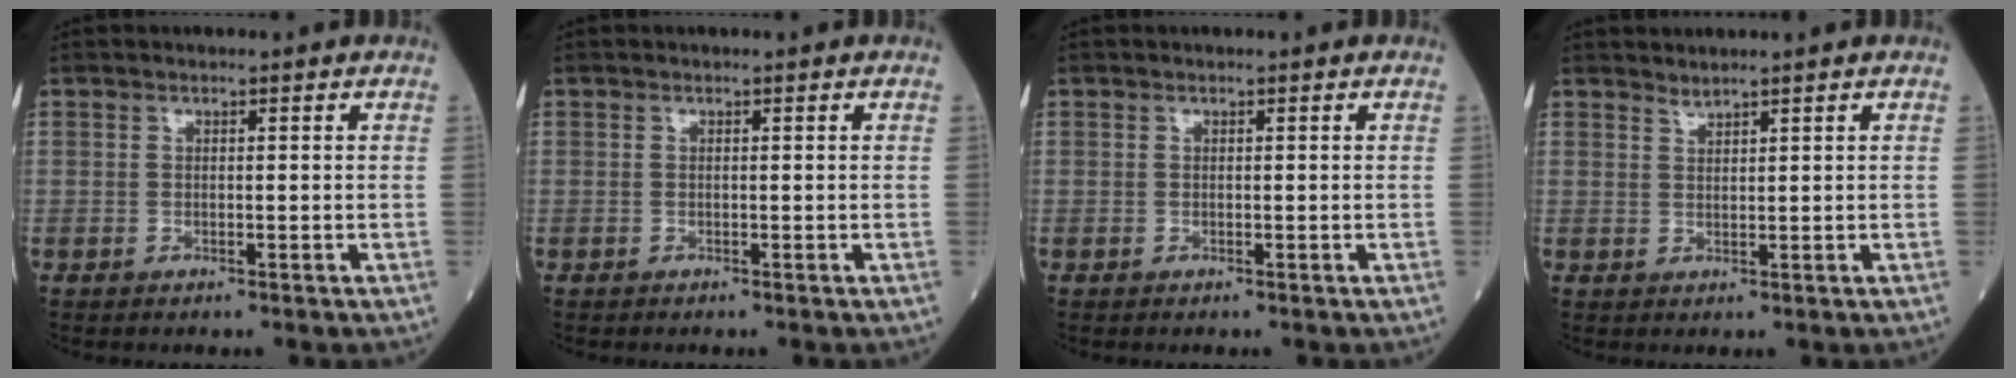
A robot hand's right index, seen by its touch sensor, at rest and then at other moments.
{"total": 0.0}
{"total": 0.0}
{"total": 1.2, "force": [1.1, -0.3, 0.0], "torque": [-0.007, -0.003, 0.026]}